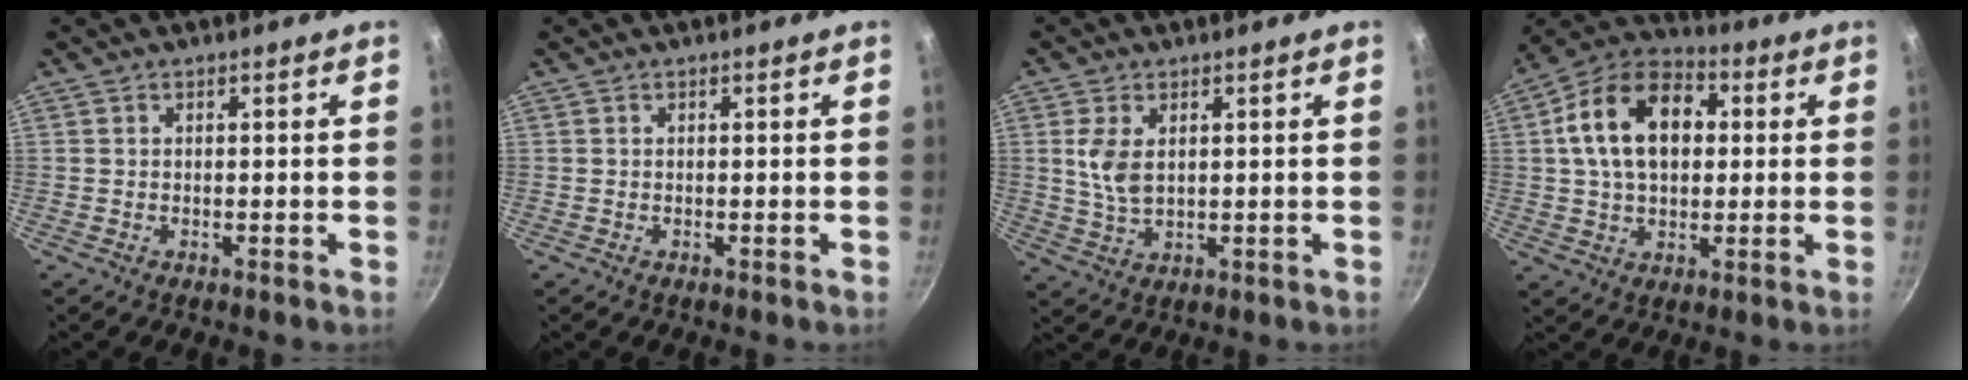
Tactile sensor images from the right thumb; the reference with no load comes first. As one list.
[{"total": 0.0}, {"total": 5.8, "force": [1.4, 3.3, 4.6], "torque": [-0.092, -0.008, 0.031]}, {"total": 16.5, "force": [2.9, 11.0, 11.9], "torque": [-0.175, 0.024, 0.034]}]